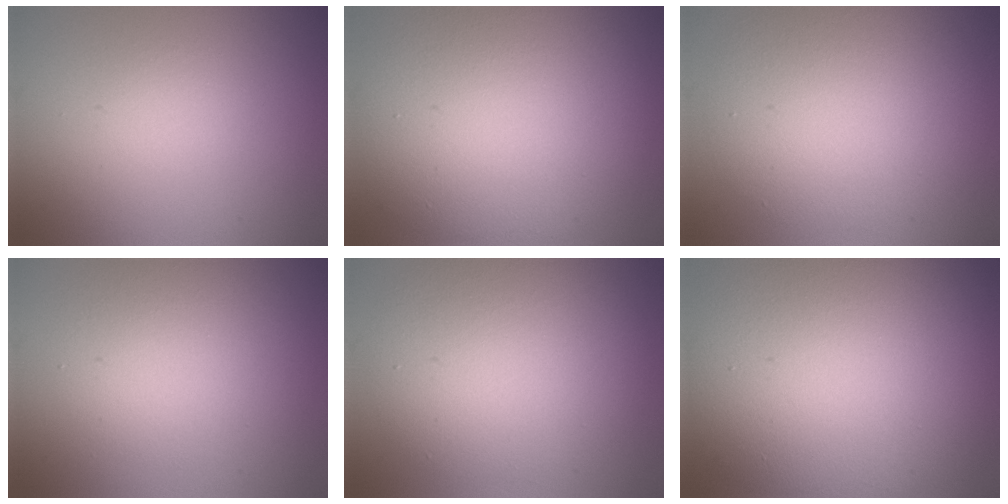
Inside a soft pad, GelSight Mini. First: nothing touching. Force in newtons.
{"total": 11.8, "press": 11.7, "slide": 1.0}
{"total": 6.7, "press": 6.7, "slide": 0.3}
{"total": 3.7, "press": 3.7, "slide": 0.2}
{"total": 6.8, "press": 6.8, "slide": 0.4}
{"total": 13.4, "press": 13.4, "slide": 1.2}